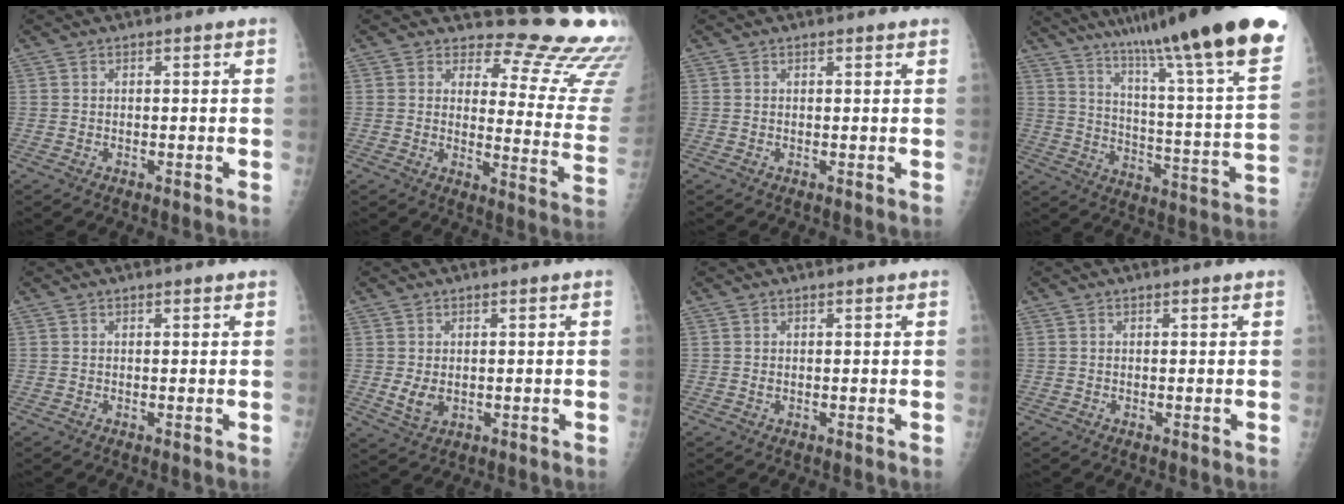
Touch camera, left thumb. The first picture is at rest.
{"total": 17.2, "force": [16.4, 3.6, 3.5], "torque": [0.004, -0.188, 0.169]}
{"total": 1.2, "force": [1.0, 0.2, 0.6], "torque": [-0.004, 0.001, 0.014]}
{"total": 33.6, "force": [24.0, 3.0, 23.2], "torque": [-0.303, -0.095, 0.346]}
{"total": 0.9, "force": [0.8, 0.1, 0.5], "torque": [-0.005, 0.001, 0.012]}
{"total": 3.5, "force": [0.3, 2.3, 2.6], "torque": [-0.041, -0.010, 0.014]}
{"total": 0.9, "force": [0.6, 0.3, 0.6], "torque": [-0.013, -0.001, 0.011]}
{"total": 0.6, "force": [0.5, 0.1, 0.3], "torque": [-0.006, 0.001, 0.008]}